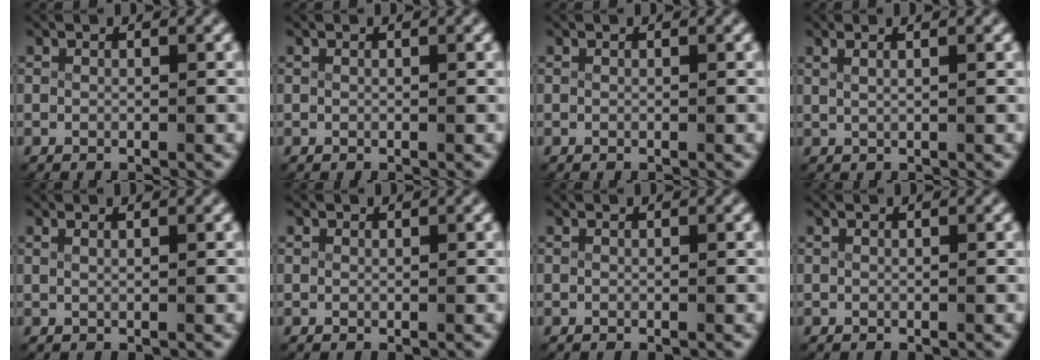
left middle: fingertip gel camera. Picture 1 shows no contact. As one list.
[{"total": 0.0}, {"total": 0.0}, {"total": 1.3, "force": [0.8, -0.3, 0.9], "torque": [-0.016, 0.002, 0.019]}, {"total": 0.7, "force": [0.5, -0.4, 0.4], "torque": [-0.011, -0.003, 0.015]}, {"total": 0.0}, {"total": 0.0}, {"total": 0.0}]